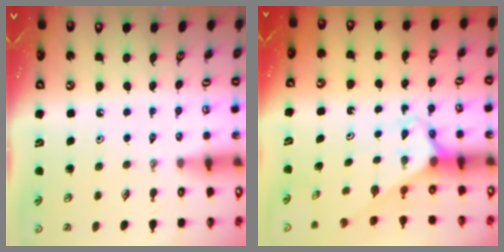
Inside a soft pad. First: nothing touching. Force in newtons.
{"total": 2.6, "press": 2.6, "slide": 0.2}